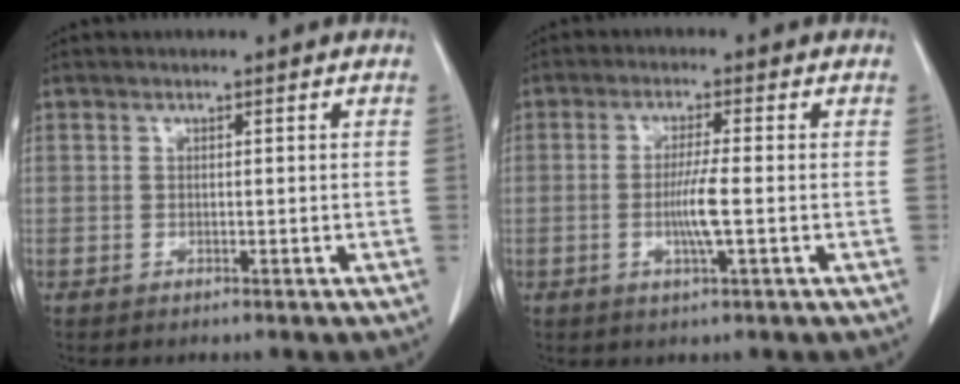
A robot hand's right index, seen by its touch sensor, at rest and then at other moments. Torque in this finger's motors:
{"motor_torque": [0.88, 0.22, 0.51, 0.12]}